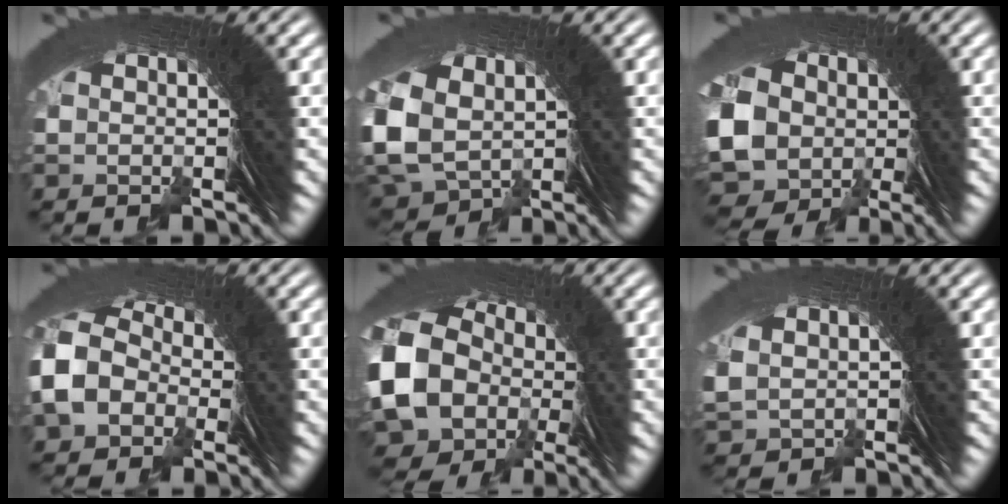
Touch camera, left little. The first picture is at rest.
{"total": 9.6, "force": [-1.6, 8.5, 4.2], "torque": [-0.116, -0.035, -0.013]}
{"total": 14.6, "force": [-2.8, 12.8, 6.3], "torque": [-0.173, -0.065, -0.031]}
{"total": 6.4, "force": [0.6, 5.4, 3.4], "torque": [-0.094, 0.009, 0.003]}
{"total": 13.0, "force": [-1.3, 10.3, 7.8], "torque": [-0.177, -0.051, -0.003]}
{"total": 1.0, "force": [0.5, 0.8, 0.3], "torque": [-0.011, -0.010, 0.023]}